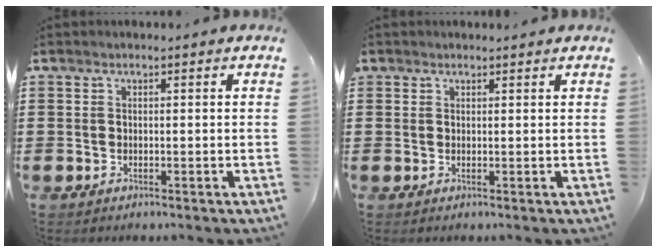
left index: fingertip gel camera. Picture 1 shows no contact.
{"total": 0.9, "force": [0.8, 0.4, 0.0], "torque": [-0.002, 0.002, 0.015]}